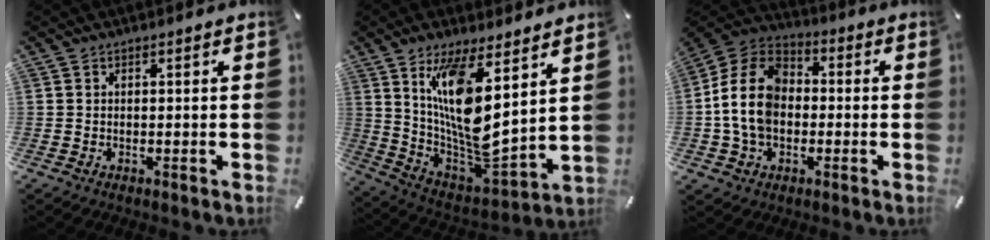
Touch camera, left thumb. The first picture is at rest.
{"total": 15.8, "force": [7.7, 5.1, 12.9], "torque": [-0.273, -0.070, 0.130]}
{"total": 12.9, "force": [-1.8, 10.3, 7.5], "torque": [-0.184, 0.029, -0.035]}